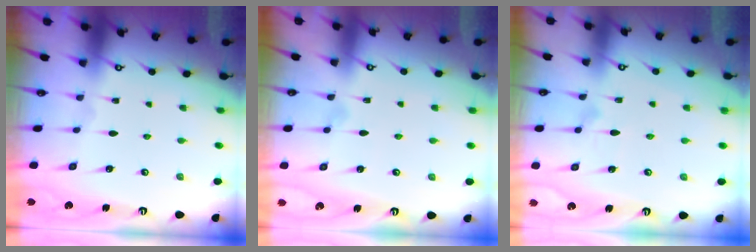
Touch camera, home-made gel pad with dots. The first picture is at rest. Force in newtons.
{"total": 4.6, "press": 4.6, "slide": 0.2}
{"total": 8.4, "press": 8.4, "slide": 0.4}